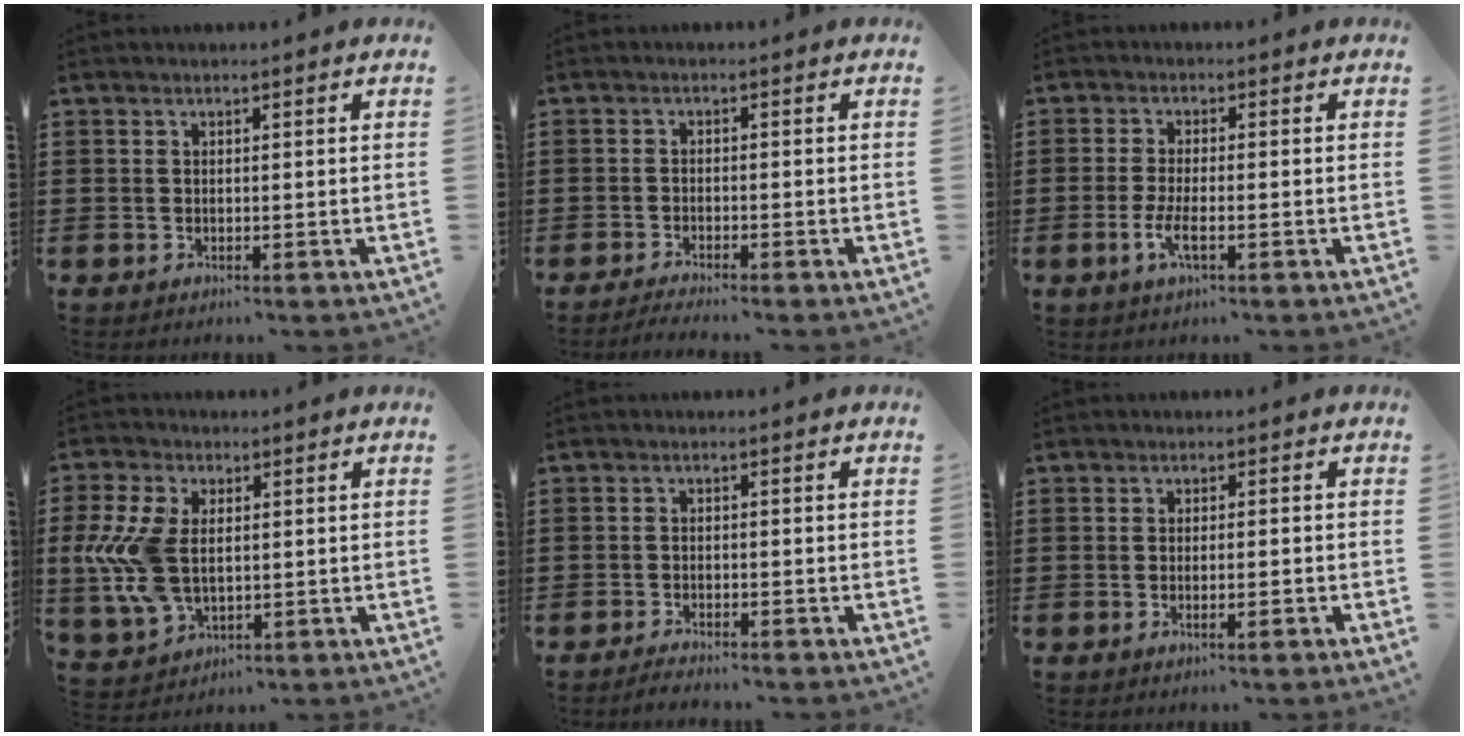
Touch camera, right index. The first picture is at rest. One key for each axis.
{"total": 1.7, "fx": -1.7, "fy": -0.2, "fz": 0.3, "tx": -0.005, "ty": 0.002, "tz": -0.033}
{"total": 3.8, "fx": -1.4, "fy": 0.8, "fz": 3.5, "tx": -0.079, "ty": -0.008, "tz": -0.031}
{"total": 10.0, "fx": 0.5, "fy": 6.2, "fz": 7.8, "tx": -0.195, "ty": 0.000, "tz": 0.005}
{"total": 1.6, "fx": -1.6, "fy": 0.0, "fz": 0.0, "tx": -0.004, "ty": 0.005, "tz": -0.034}
{"total": 1.4, "fx": -0.7, "fy": -0.1, "fz": 1.2, "tx": -0.019, "ty": -0.003, "tz": -0.013}